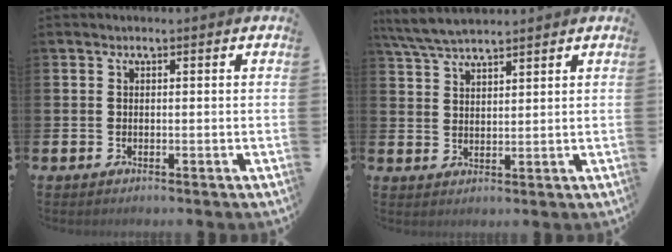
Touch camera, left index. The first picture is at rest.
{"total": 5.2, "force": [4.8, 0.8, 1.7], "torque": [-0.054, -0.012, 0.090]}